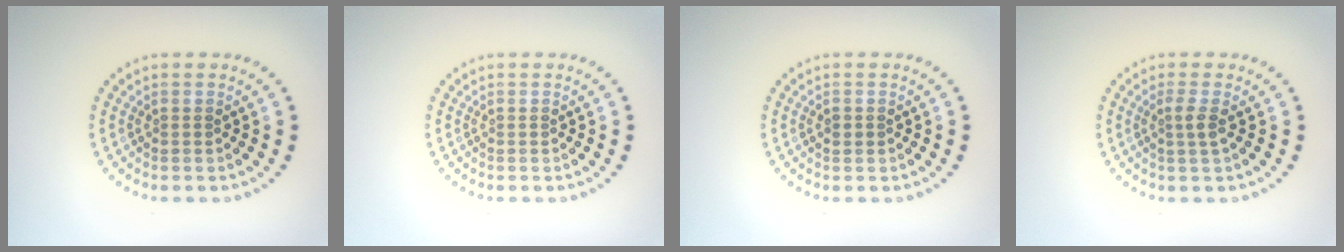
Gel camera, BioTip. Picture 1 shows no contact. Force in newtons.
{"total": 0.0}
{"total": 0.9, "press": 0.9, "slide": 0.0}
{"total": 1.4, "press": 1.1, "slide": 0.9}